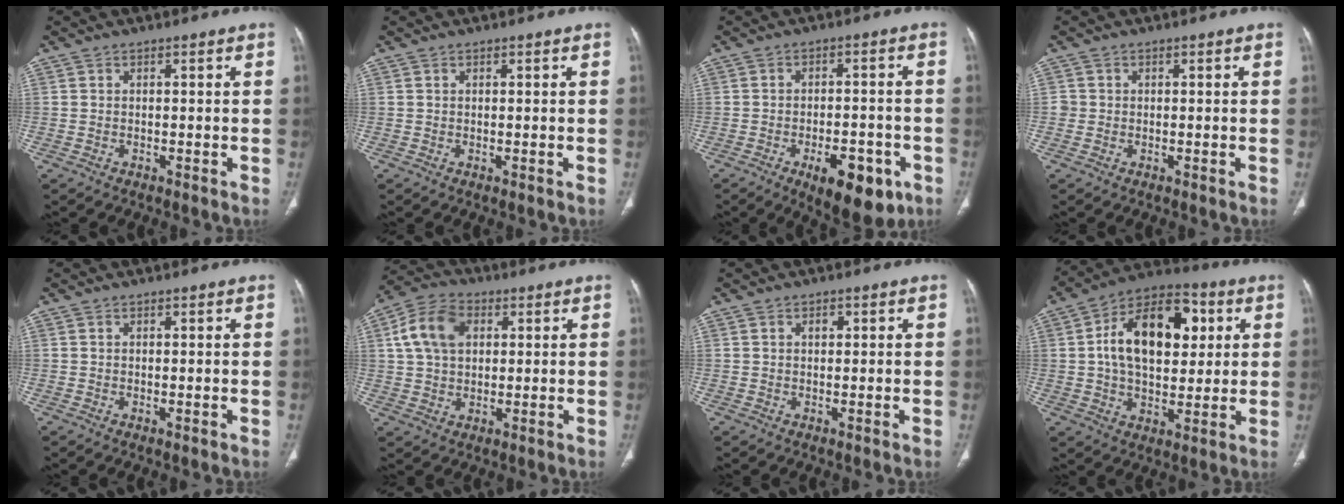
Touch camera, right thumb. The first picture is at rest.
{"total": 0.0}
{"total": 12.3, "force": [-5.8, 5.7, 9.4], "torque": [-0.109, 0.018, -0.073]}
{"total": 1.4, "force": [-0.2, 1.4, 0.1], "torque": [0.006, 0.006, -0.004]}
{"total": 0.0}
{"total": 10.8, "force": [2.9, 7.5, 7.2], "torque": [-0.124, 0.013, 0.046]}
{"total": 1.2, "force": [0.4, 0.9, 0.8], "torque": [-0.007, 0.001, 0.004]}
{"total": 18.9, "force": [3.9, 11.4, 14.5], "torque": [-0.204, 0.014, 0.058]}